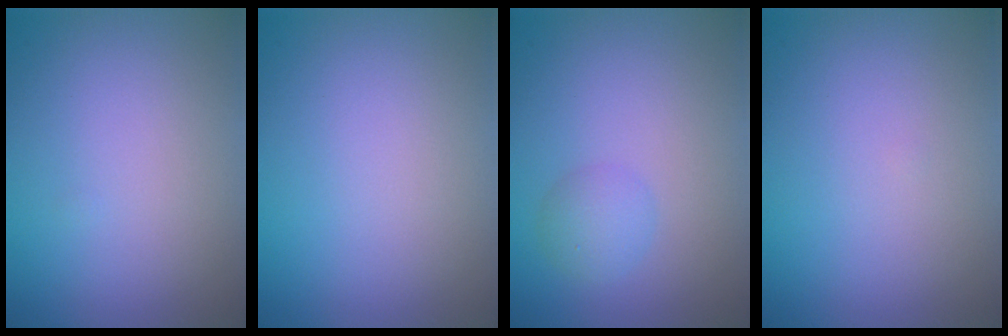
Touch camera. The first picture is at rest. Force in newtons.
{"total": 0.0}
{"total": 2.0, "press": 2.0, "slide": 0.1}
{"total": 0.0}